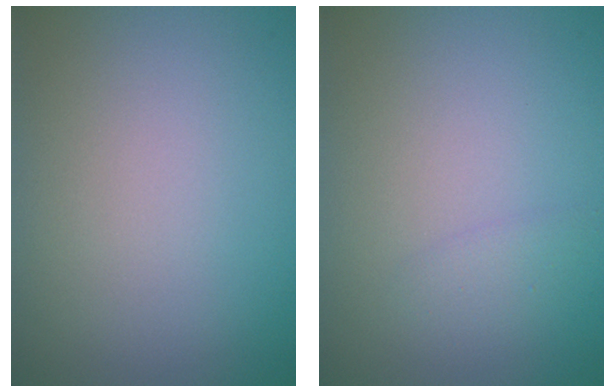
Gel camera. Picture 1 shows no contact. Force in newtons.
{"total": 0.9, "press": 0.9, "slide": 0.1}